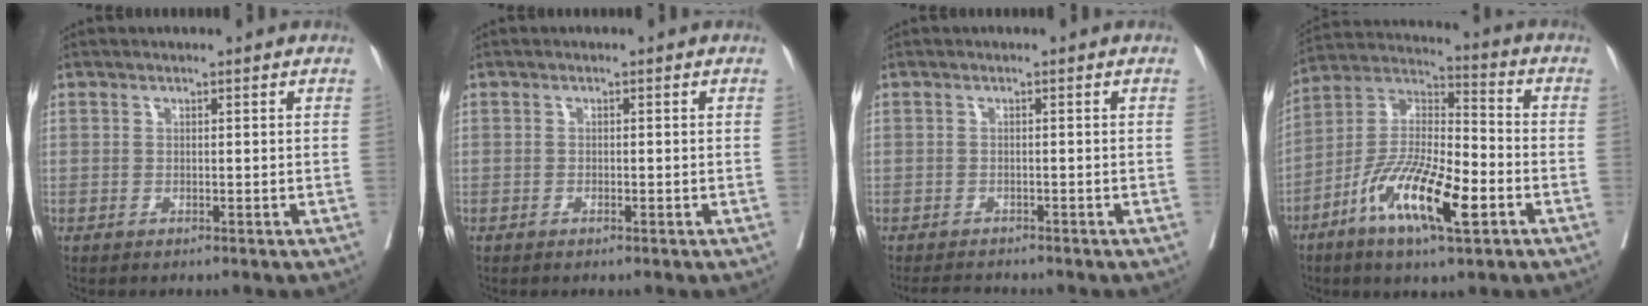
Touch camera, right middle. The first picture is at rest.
{"total": 0.7, "force": [-0.4, 0.1, 0.6], "torque": [-0.013, 0.000, -0.005]}
{"total": 3.2, "force": [-3.1, 0.7, 0.7], "torque": [-0.007, -0.008, -0.049]}
{"total": 15.3, "force": [-6.7, 3.4, 13.4], "torque": [-0.262, -0.009, -0.122]}